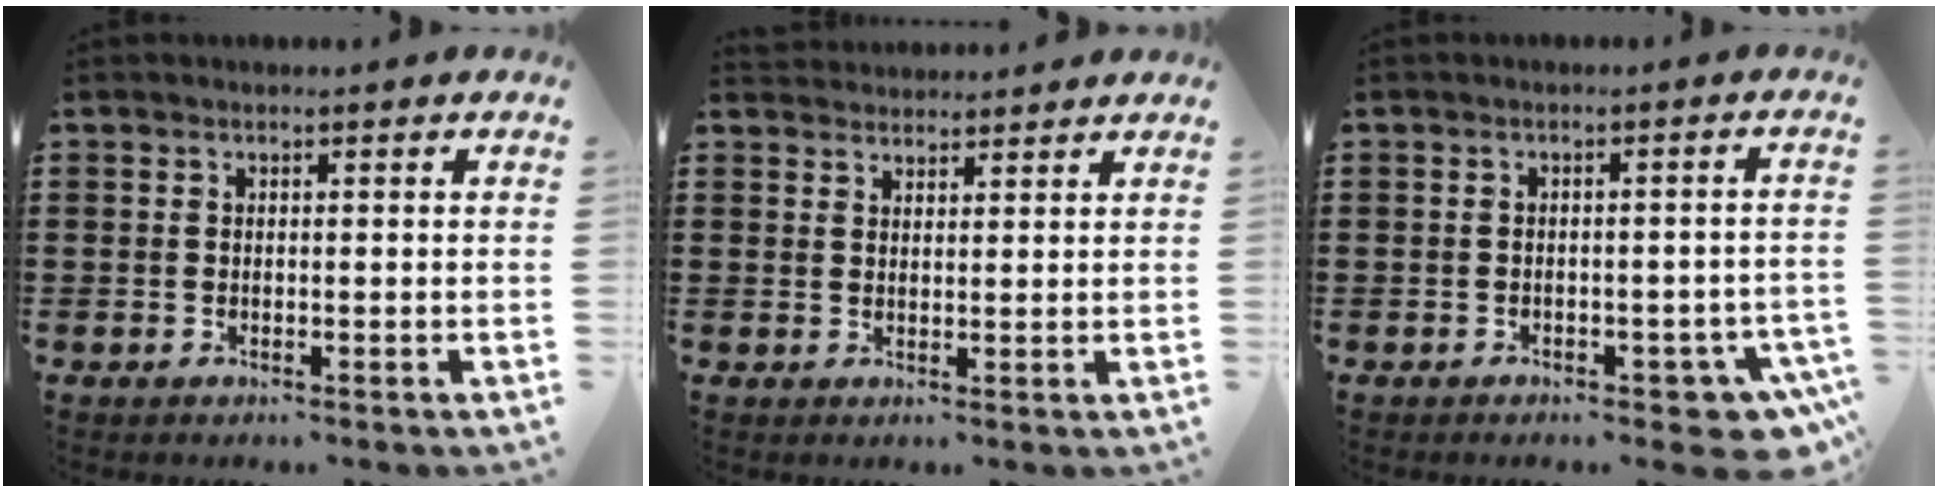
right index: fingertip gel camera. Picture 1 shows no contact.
{"total": 2.3, "force": [2.2, -0.3, -0.6], "torque": [0.008, -0.002, 0.044]}
{"total": 3.7, "force": [-3.1, 0.9, 1.8], "torque": [-0.027, -0.001, -0.060]}